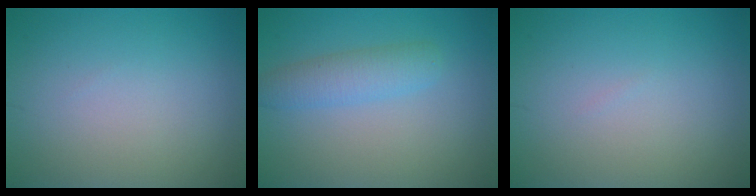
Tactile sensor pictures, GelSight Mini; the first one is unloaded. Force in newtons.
{"total": 2.8, "press": 2.8, "slide": 0.1}
{"total": 0.0}